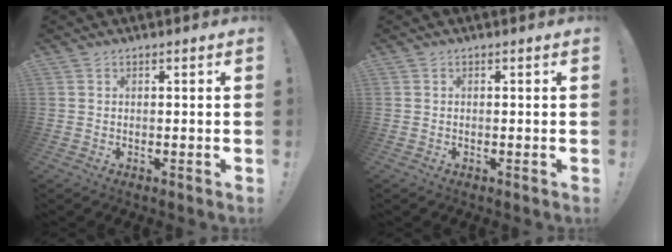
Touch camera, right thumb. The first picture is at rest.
{"total": 0.0}